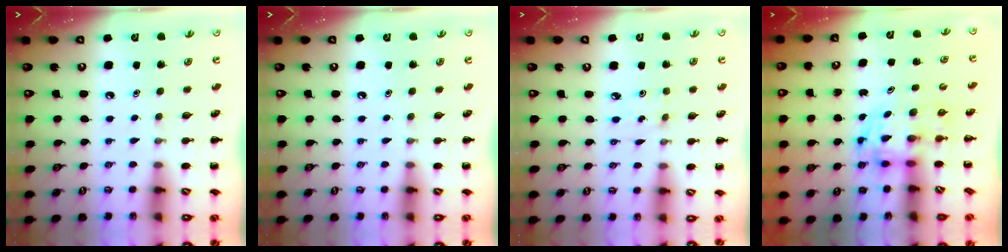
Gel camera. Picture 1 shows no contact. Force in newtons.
{"total": 0.0}
{"total": 1.2, "press": 1.1, "slide": 0.4}
{"total": 3.5, "press": 3.5, "slide": 0.6}